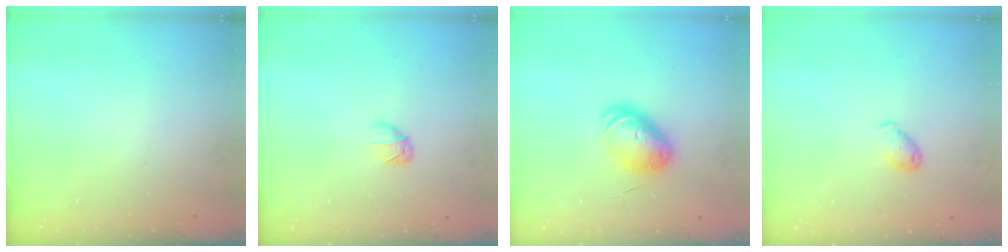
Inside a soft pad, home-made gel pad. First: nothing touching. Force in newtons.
{"total": 3.3, "press": 3.2, "slide": 0.7}
{"total": 8.9, "press": 8.7, "slide": 1.8}
{"total": 5.1, "press": 5.0, "slide": 1.0}